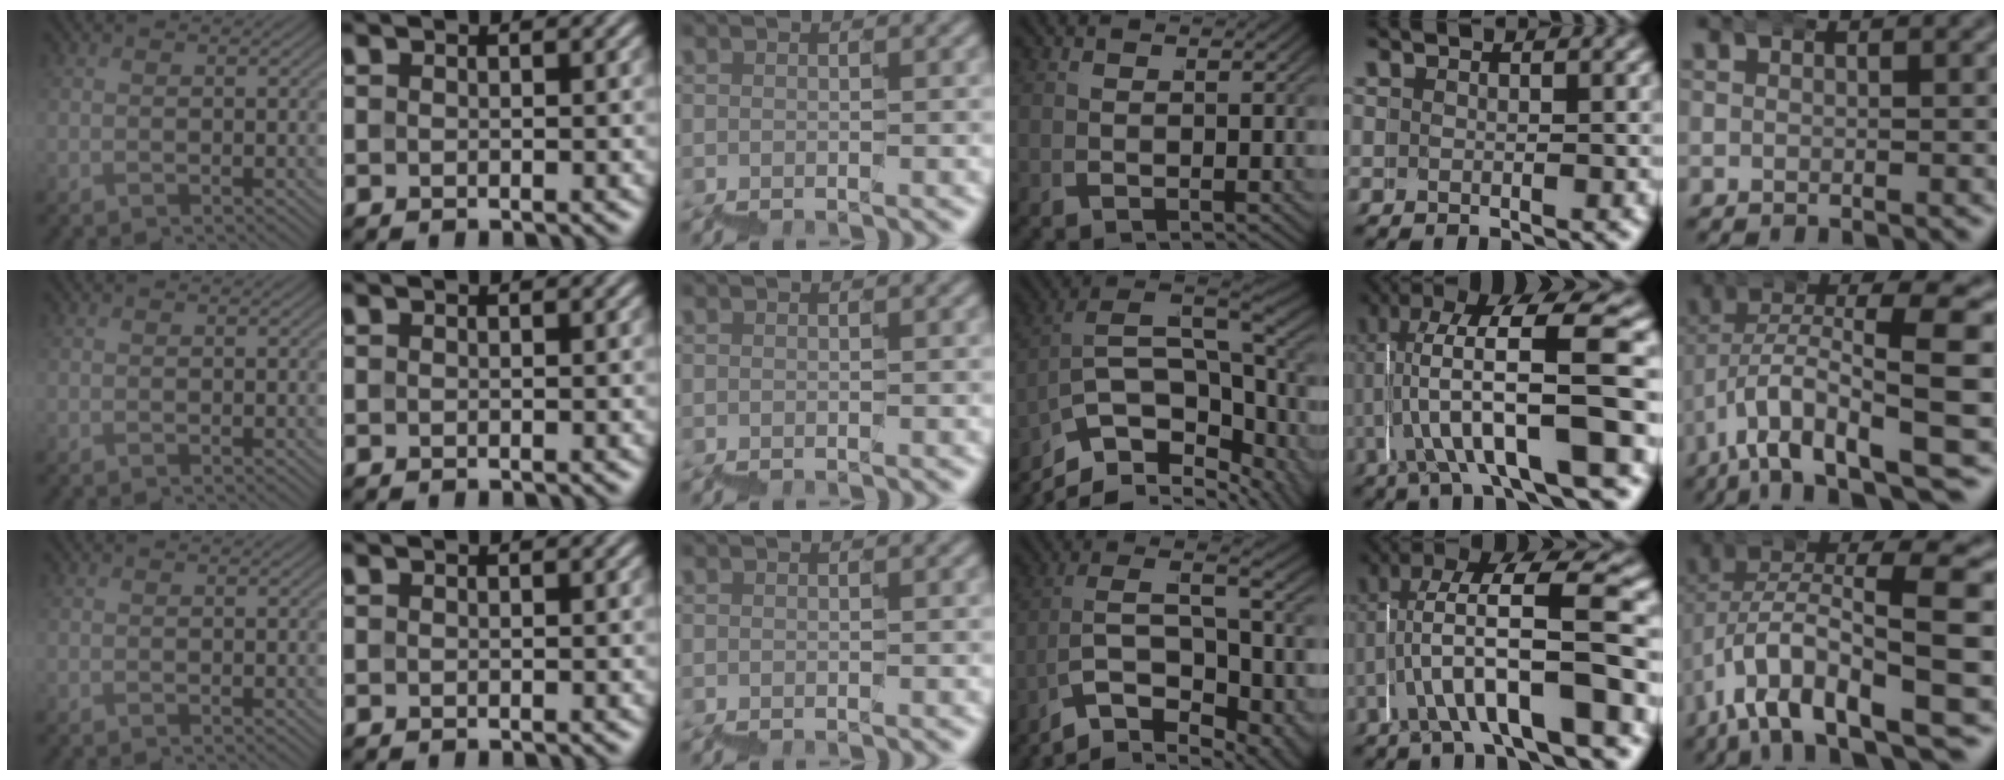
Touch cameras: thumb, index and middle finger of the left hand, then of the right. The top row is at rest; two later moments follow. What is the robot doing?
{"motion": "wrap", "object": "bubble wrap"}